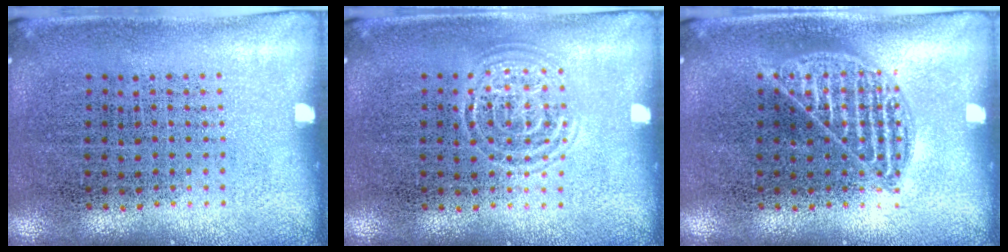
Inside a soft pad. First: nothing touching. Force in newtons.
{"total": 1.5, "press": 1.4, "slide": 0.1}
{"total": 1.7, "press": 1.7, "slide": 0.1}